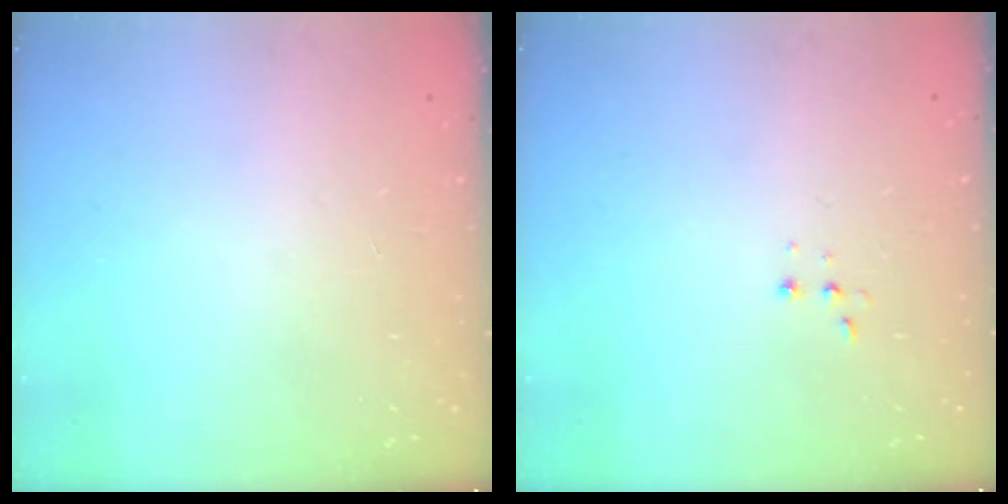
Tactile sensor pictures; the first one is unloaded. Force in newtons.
{"total": 2.7, "press": 2.7, "slide": 0.5}